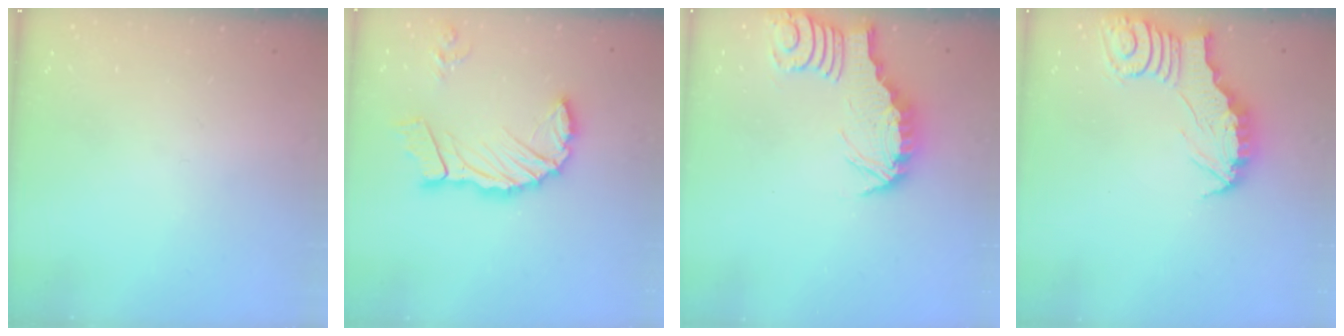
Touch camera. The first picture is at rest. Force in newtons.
{"total": 13.9, "press": 13.8, "slide": 1.6}
{"total": 2.7, "press": 2.7, "slide": 0.1}
{"total": 3.0, "press": 2.9, "slide": 0.3}